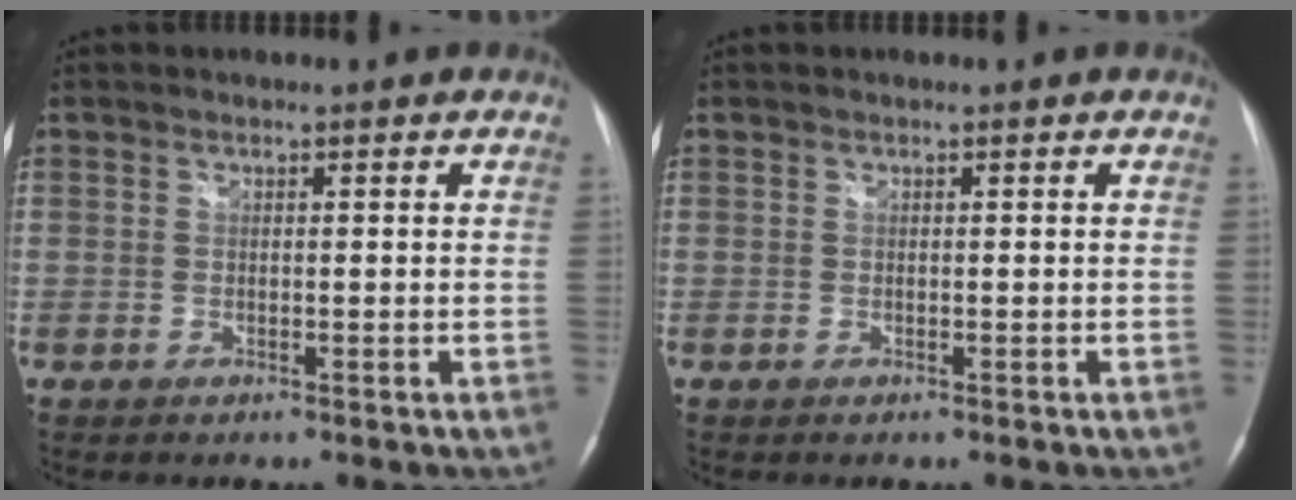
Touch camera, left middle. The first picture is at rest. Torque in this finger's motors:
{"motor_torque": [0.05, 0.05, 0.00, 0.00]}